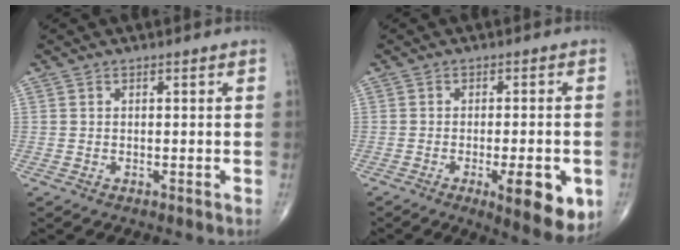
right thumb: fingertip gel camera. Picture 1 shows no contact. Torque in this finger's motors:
{"motor_torque": [1.19, 1.85, 0.06, -0.21, 0.26]}